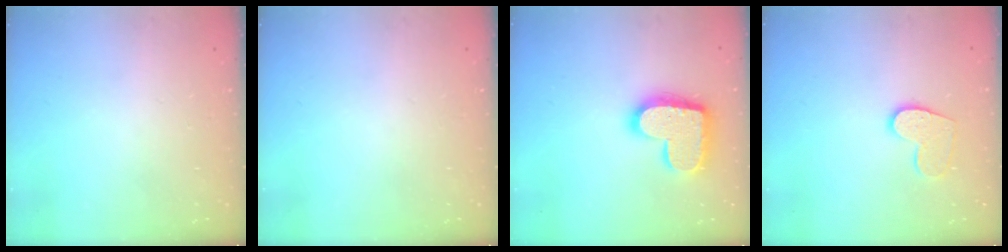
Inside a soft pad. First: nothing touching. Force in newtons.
{"total": 0.0}
{"total": 17.5, "press": 17.5, "slide": 1.0}
{"total": 9.9, "press": 9.9, "slide": 0.7}